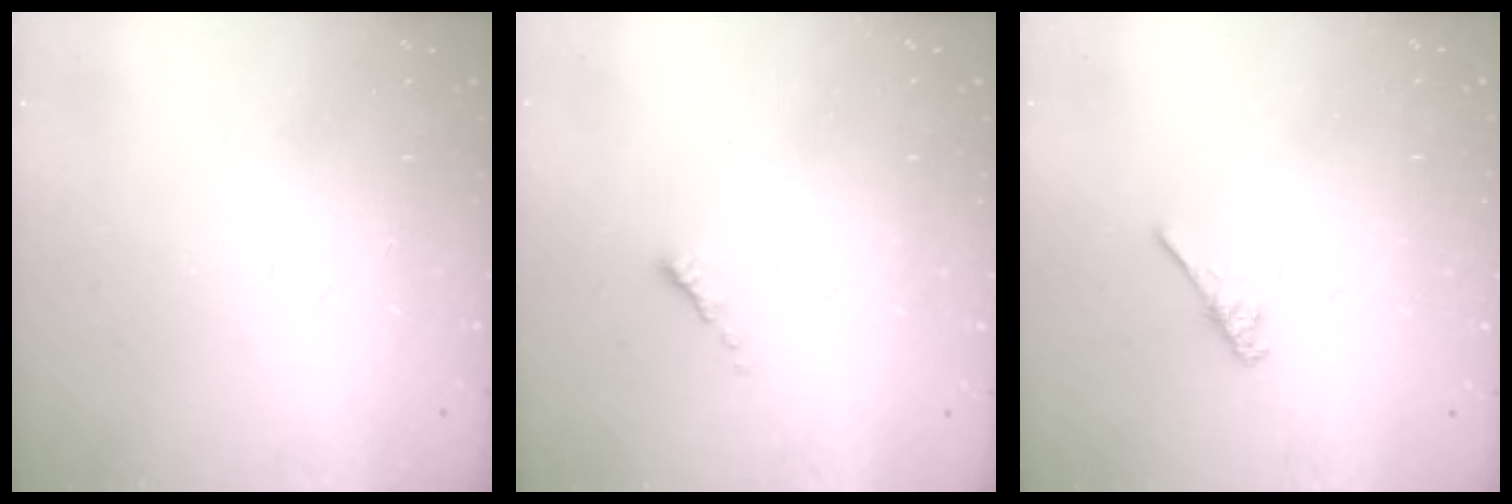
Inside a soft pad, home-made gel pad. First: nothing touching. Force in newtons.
{"total": 0.6, "press": 0.5, "slide": 0.2}
{"total": 3.1, "press": 3.1, "slide": 0.5}